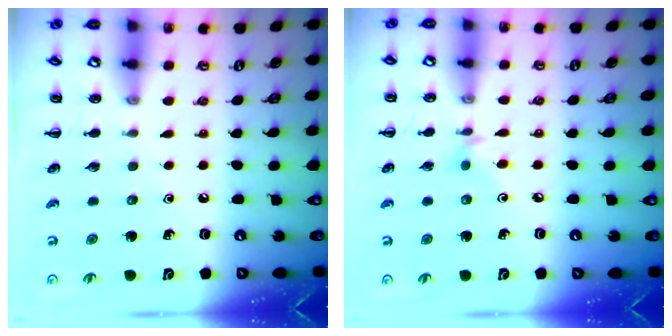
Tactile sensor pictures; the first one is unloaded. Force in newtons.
{"total": 3.0, "press": 2.8, "slide": 0.9}